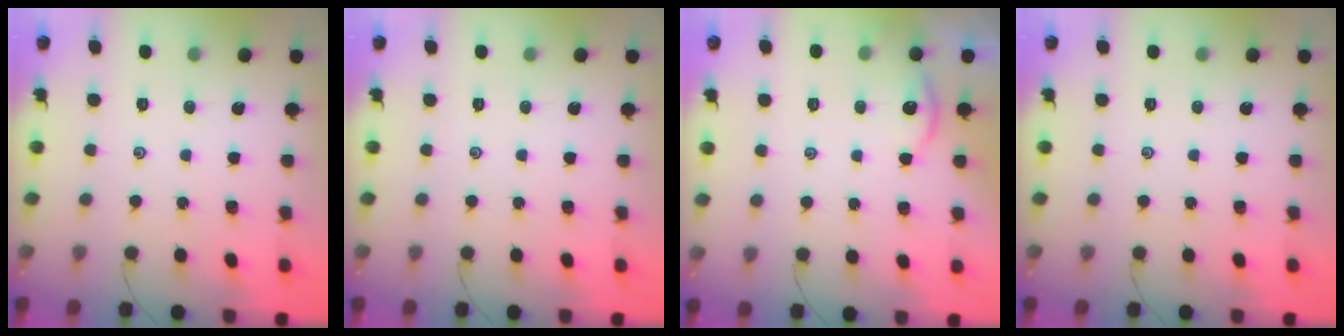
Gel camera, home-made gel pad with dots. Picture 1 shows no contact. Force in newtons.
{"total": 0.0}
{"total": 1.9, "press": 1.9, "slide": 0.3}
{"total": 0.0}